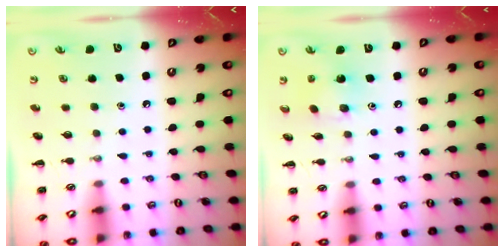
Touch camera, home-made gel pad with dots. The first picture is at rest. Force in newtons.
{"total": 2.8, "press": 2.8, "slide": 0.5}